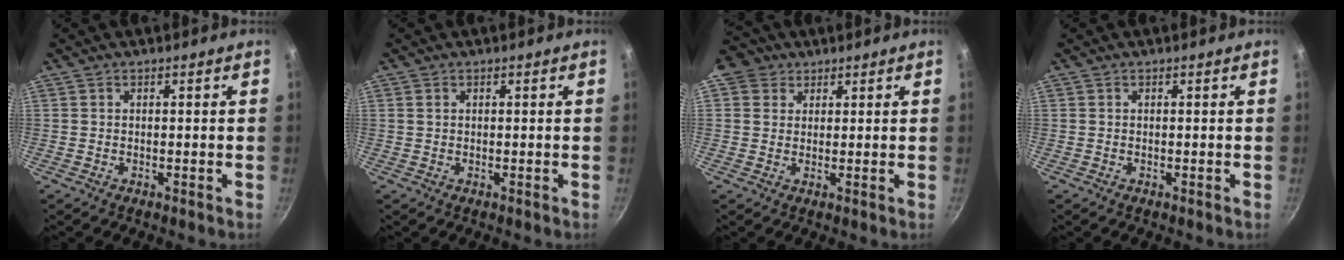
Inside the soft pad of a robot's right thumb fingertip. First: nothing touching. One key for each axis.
{"total": 0.7, "fx": 0.3, "fy": 0.6, "fz": 0.3, "tx": -0.006, "ty": 0.002, "tz": 0.004}
{"total": 5.1, "fx": 2.3, "fy": 4.3, "fz": 1.5, "tx": 0.008, "ty": 0.002, "tz": 0.030}
{"total": 0.0}